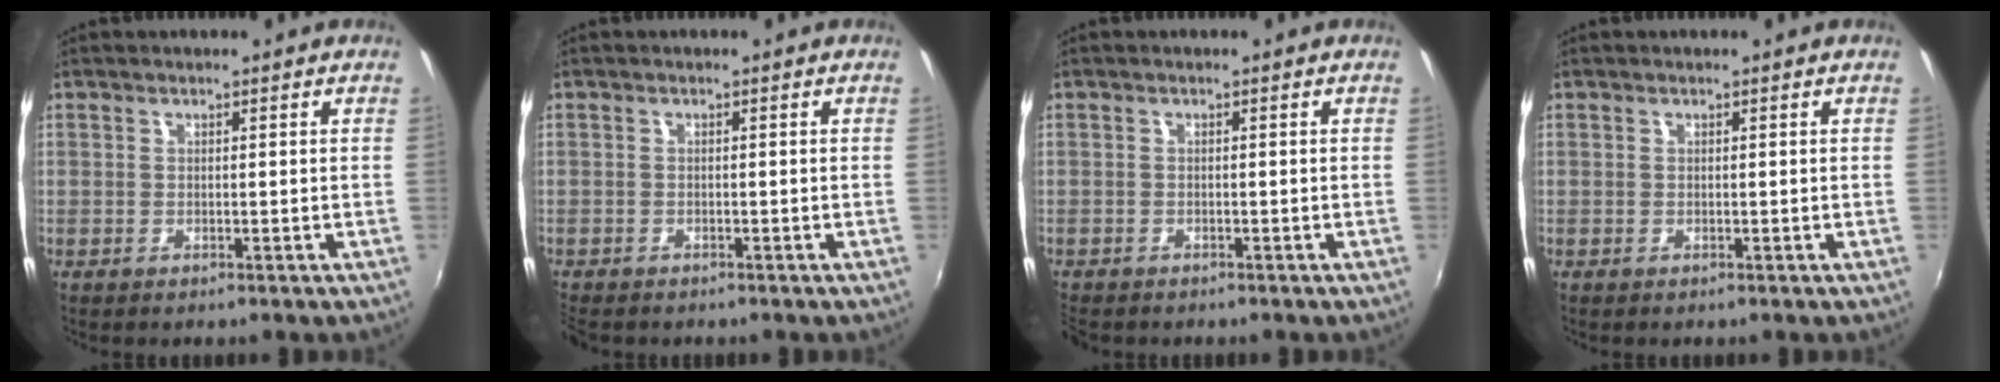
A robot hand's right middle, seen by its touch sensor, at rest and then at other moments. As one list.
[{"total": 2.5, "force": [-2.2, 1.0, 0.7], "torque": [-0.023, -0.012, -0.039]}, {"total": 2.0, "force": [-1.8, 0.9, 0.4], "torque": [-0.017, -0.009, -0.033]}, {"total": 0.0}]